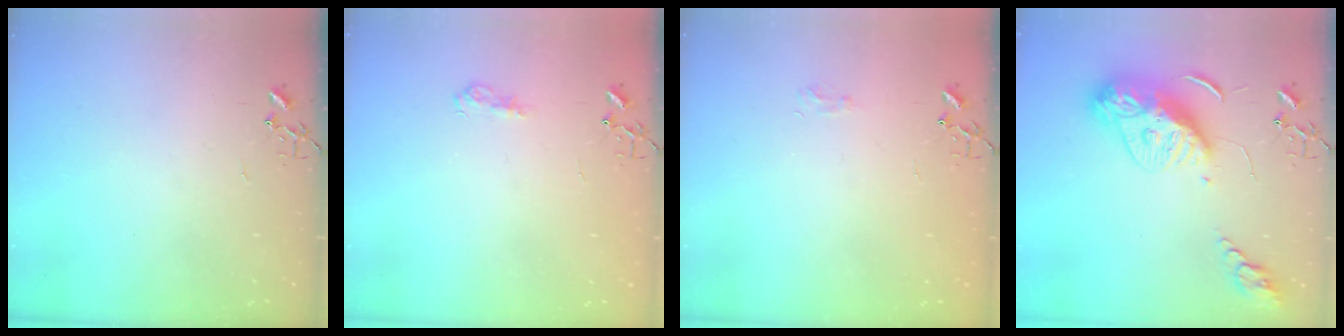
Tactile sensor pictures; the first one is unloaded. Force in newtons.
{"total": 7.9, "press": 7.8, "slide": 0.8}
{"total": 5.6, "press": 5.6, "slide": 0.7}
{"total": 14.4, "press": 14.4, "slide": 1.3}